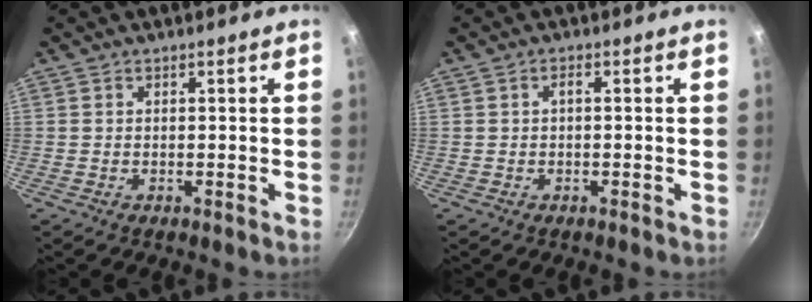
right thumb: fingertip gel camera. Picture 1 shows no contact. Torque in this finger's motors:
{"motor_torque": [0.20, -0.03, 0.73, 0.15, -0.01]}